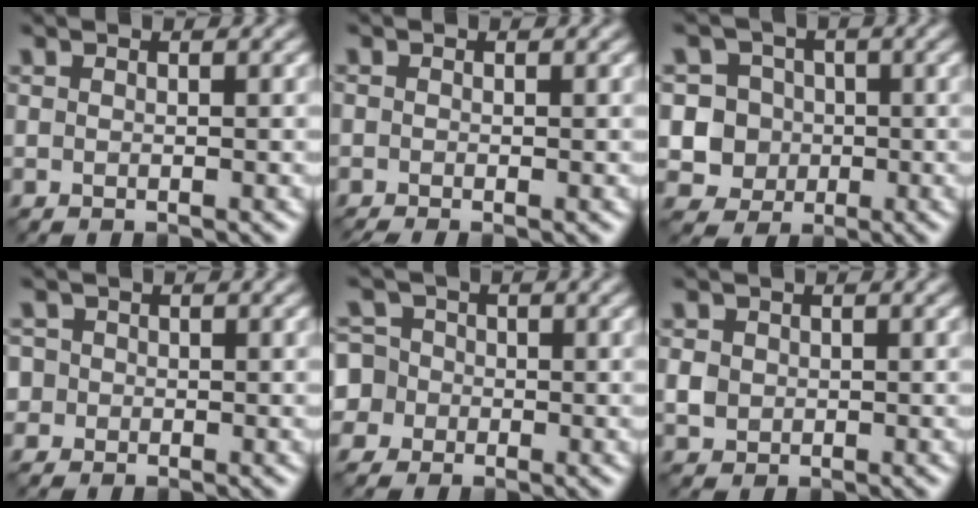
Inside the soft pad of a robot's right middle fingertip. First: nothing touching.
{"total": 1.1, "force": [-0.9, 0.2, 0.7], "torque": [-0.014, -0.011, -0.018]}
{"total": 5.6, "force": [-0.5, 5.4, 1.5], "torque": [-0.016, 0.026, -0.032]}
{"total": 2.8, "force": [0.4, 2.6, 0.9], "torque": [0.002, 0.017, -0.013]}
{"total": 6.3, "force": [-1.0, 5.9, 1.8], "torque": [-0.039, 0.027, -0.057]}
{"total": 1.7, "force": [0.0, 1.6, 0.7], "torque": [-0.013, -0.003, -0.001]}